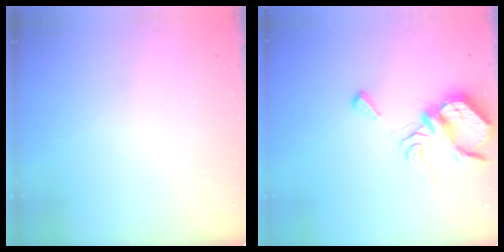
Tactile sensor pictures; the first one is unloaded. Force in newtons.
{"total": 7.8, "press": 7.8, "slide": 0.5}